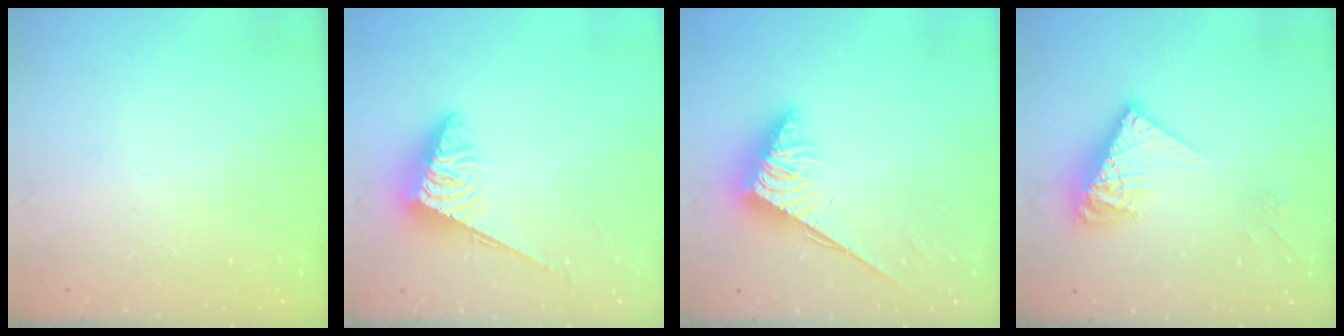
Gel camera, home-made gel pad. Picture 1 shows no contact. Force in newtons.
{"total": 3.4, "press": 3.4, "slide": 0.3}
{"total": 3.9, "press": 3.8, "slide": 0.5}
{"total": 10.9, "press": 10.9, "slide": 0.4}